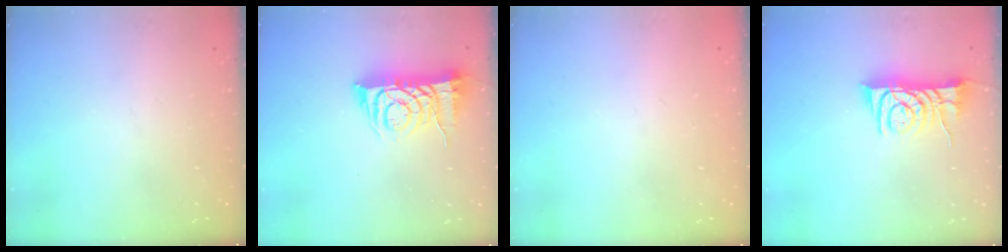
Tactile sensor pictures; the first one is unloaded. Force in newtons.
{"total": 8.5, "press": 8.5, "slide": 0.9}
{"total": 0.8, "press": 0.8, "slide": 0.1}
{"total": 8.6, "press": 8.6, "slide": 0.3}